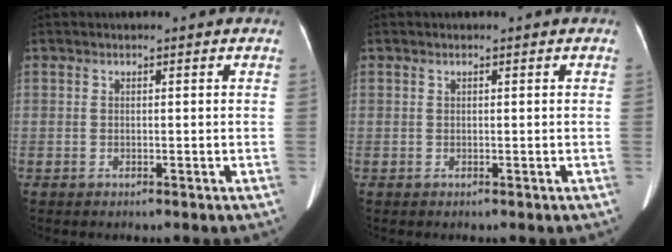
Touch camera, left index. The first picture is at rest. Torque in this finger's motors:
{"motor_torque": [0.02, 0.00, 0.00, 0.01]}